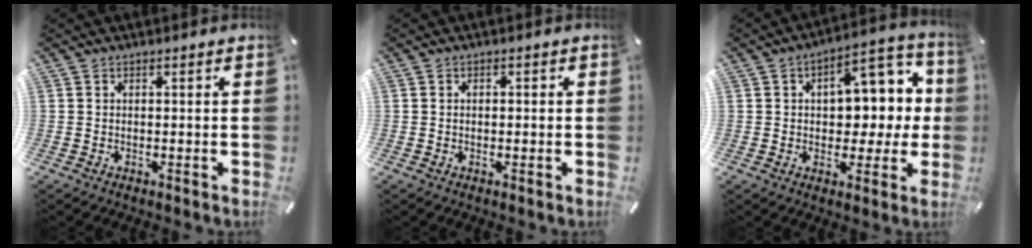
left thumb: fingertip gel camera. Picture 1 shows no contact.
{"total": 0.9, "force": [-0.2, 0.6, 0.6], "torque": [-0.012, 0.003, -0.005]}
{"total": 13.6, "force": [2.6, 8.7, 10.2], "torque": [-0.112, -0.014, 0.044]}